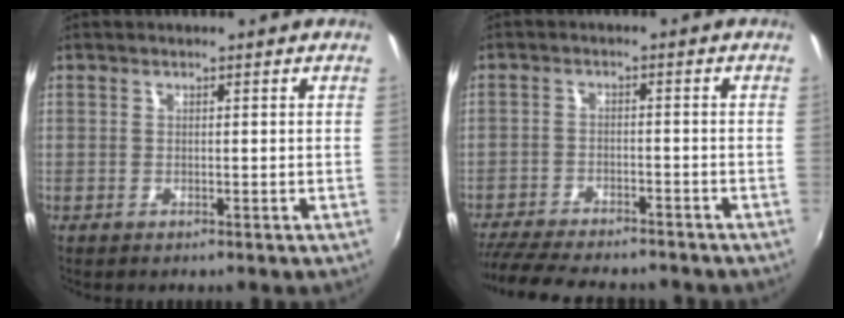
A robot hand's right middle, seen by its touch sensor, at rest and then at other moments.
{"total": 14.7, "force": [-12.8, 3.3, 6.4], "torque": [-0.140, -0.026, -0.198]}